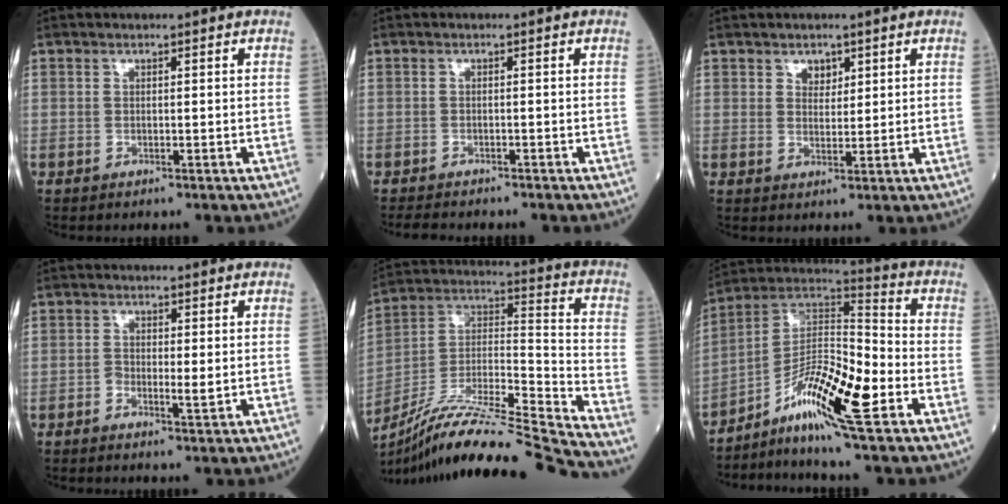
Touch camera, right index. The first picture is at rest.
{"total": 3.8, "force": [-3.5, 0.8, 1.4], "torque": [-0.025, -0.009, -0.052]}
{"total": 2.3, "force": [1.5, 1.4, 1.1], "torque": [-0.019, -0.003, 0.026]}
{"total": 2.4, "force": [-0.3, 0.9, 2.2], "torque": [-0.037, 0.000, -0.005]}
{"total": 25.1, "force": [-22.6, -1.1, 10.8], "torque": [-0.202, -0.009, -0.379]}
{"total": 14.5, "force": [-6.2, 1.7, 13.0], "torque": [-0.235, 0.004, -0.116]}